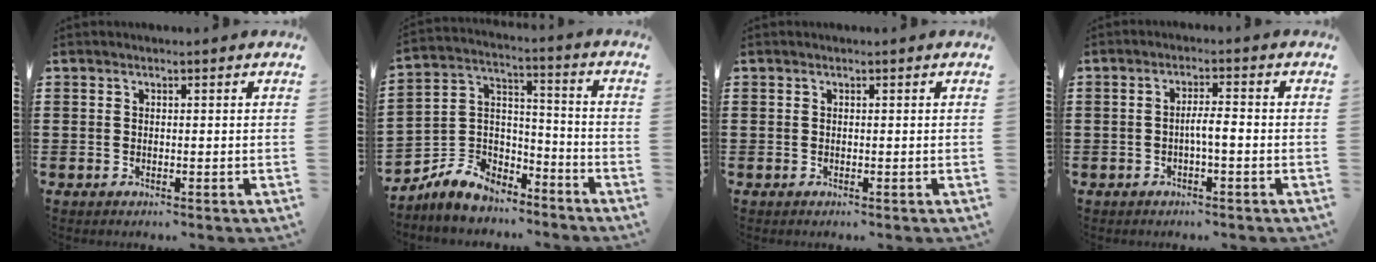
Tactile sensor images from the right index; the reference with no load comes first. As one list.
[{"total": 6.8, "force": [-5.8, 3.3, 0.9], "torque": [-0.051, 0.005, -0.120]}, {"total": 0.0}, {"total": 2.8, "force": [-0.9, 0.3, 2.6], "torque": [-0.047, 0.000, -0.018]}]